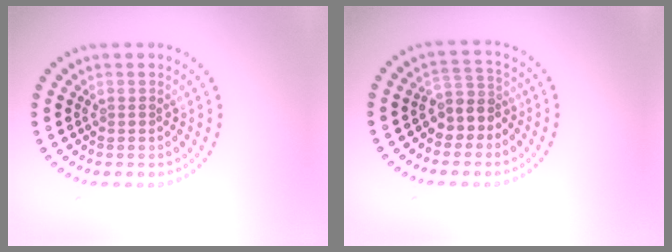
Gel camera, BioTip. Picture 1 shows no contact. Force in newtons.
{"total": 3.0, "press": 2.5, "slide": 1.7}